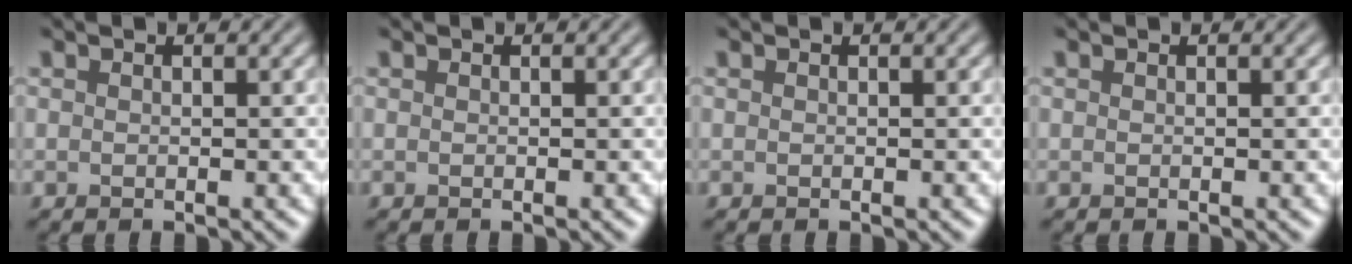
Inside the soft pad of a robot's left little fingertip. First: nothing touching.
{"total": 0.0}
{"total": 0.0}
{"total": 0.0}